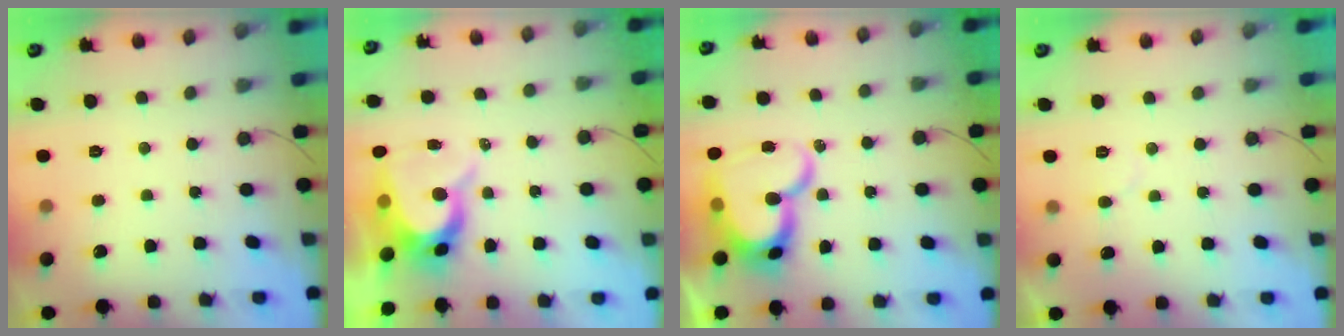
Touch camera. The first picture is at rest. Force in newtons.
{"total": 9.3, "press": 9.3, "slide": 0.8}
{"total": 18.9, "press": 18.8, "slide": 1.6}
{"total": 4.7, "press": 4.7, "slide": 0.2}